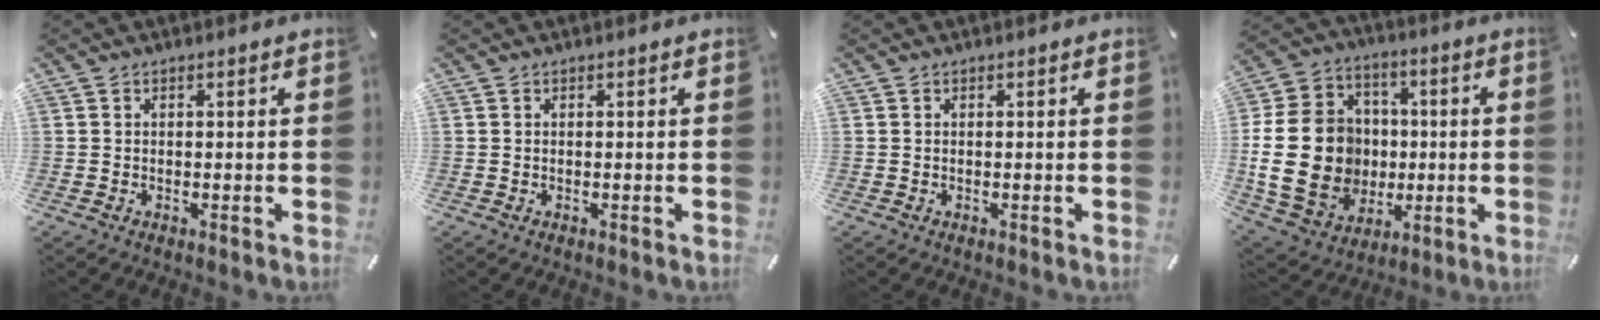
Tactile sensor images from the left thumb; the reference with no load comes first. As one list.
[{"total": 0.0}, {"total": 0.0}, {"total": 23.2, "force": [-1.5, 19.1, 13.1], "torque": [-0.258, 0.016, -0.008]}]